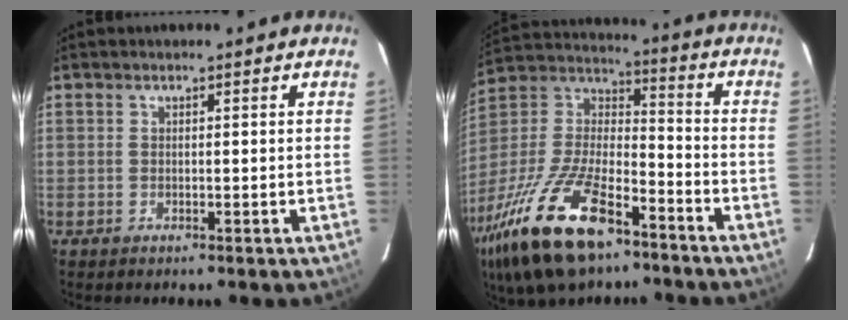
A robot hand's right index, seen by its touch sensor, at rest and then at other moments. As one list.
[{"total": 25.8, "force": [-15.9, 10.3, 17.5], "torque": [-0.368, -0.031, -0.283]}]